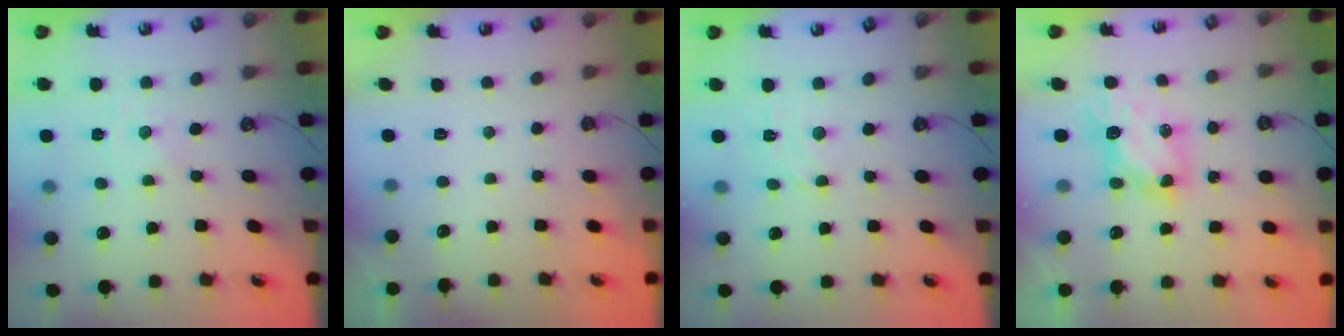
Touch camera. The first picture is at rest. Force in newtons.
{"total": 0.0}
{"total": 4.2, "press": 4.1, "slide": 0.6}
{"total": 7.0, "press": 7.0, "slide": 0.3}